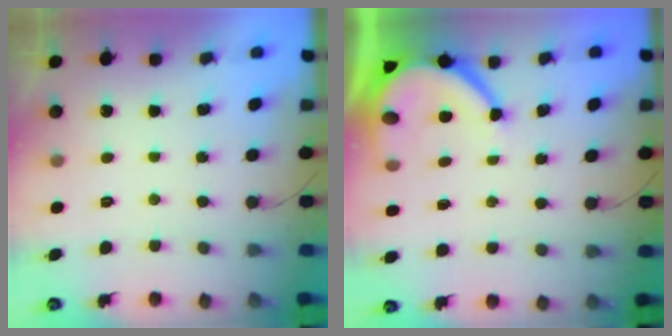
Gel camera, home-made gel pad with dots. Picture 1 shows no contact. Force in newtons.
{"total": 8.9, "press": 8.9, "slide": 0.9}